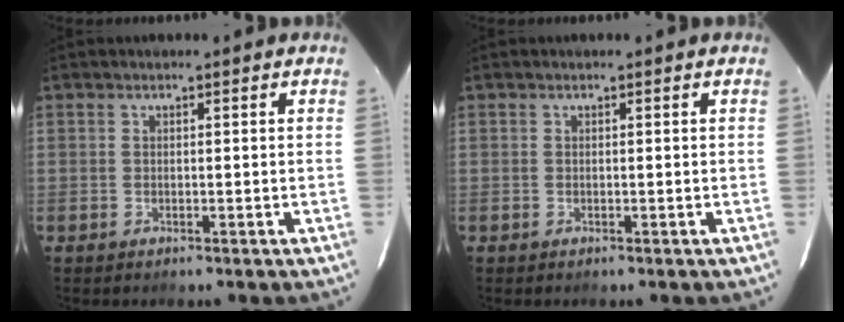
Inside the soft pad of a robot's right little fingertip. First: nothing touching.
{"total": 0.0}